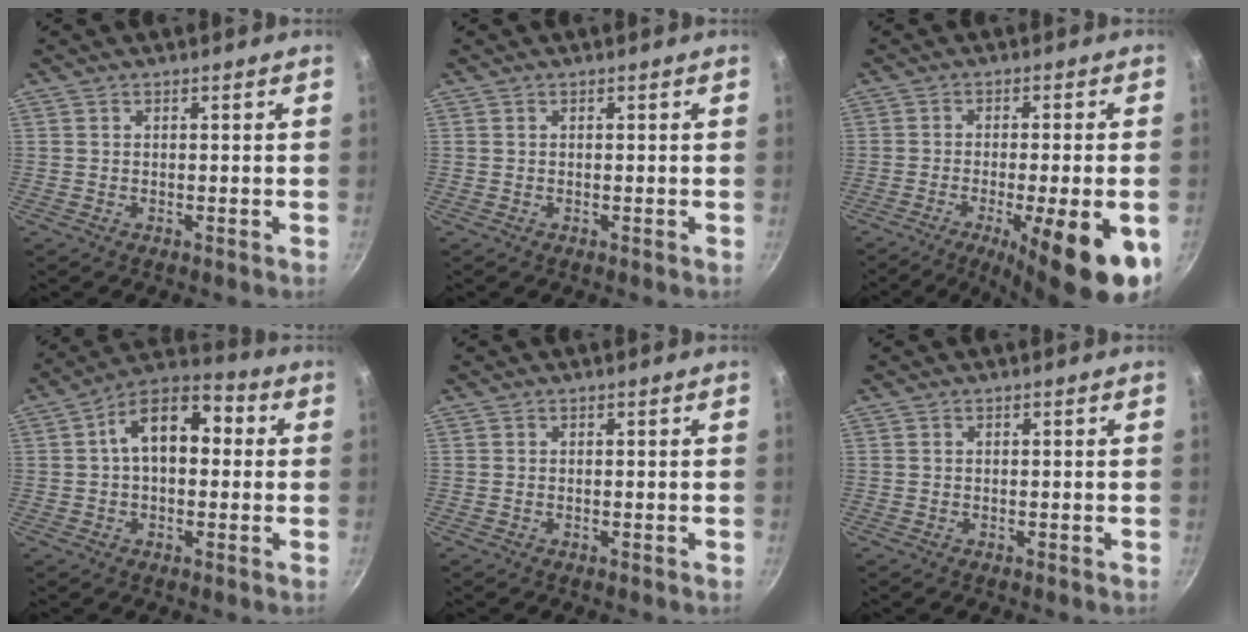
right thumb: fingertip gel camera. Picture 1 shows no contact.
{"total": 0.0}
{"total": 18.8, "force": [-7.8, 4.9, 16.3], "torque": [-0.183, -0.003, -0.097]}
{"total": 12.7, "force": [1.7, 7.6, 10.0], "torque": [-0.140, 0.039, 0.013]}
{"total": 0.0}
{"total": 0.0}